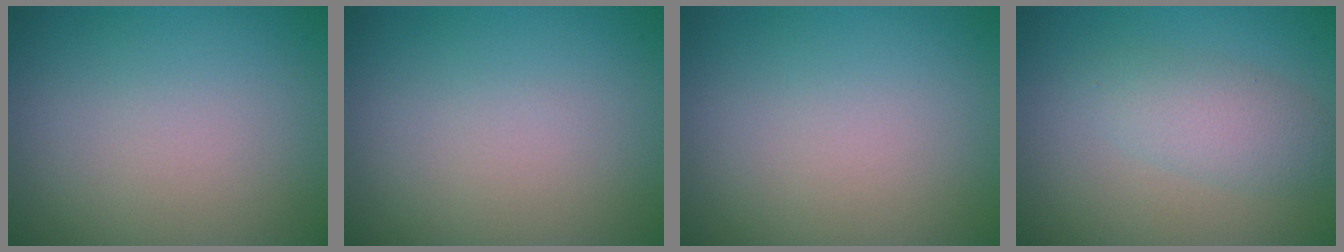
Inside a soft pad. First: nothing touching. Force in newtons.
{"total": 0.0}
{"total": 0.0}
{"total": 2.9, "press": 2.9, "slide": 0.1}